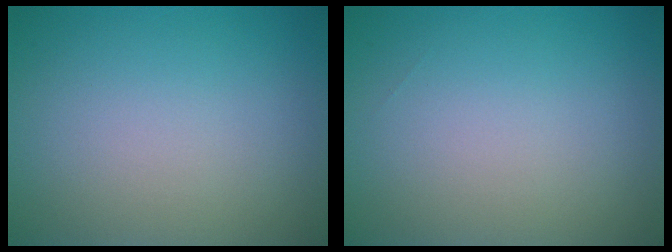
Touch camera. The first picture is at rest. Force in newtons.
{"total": 0.0}